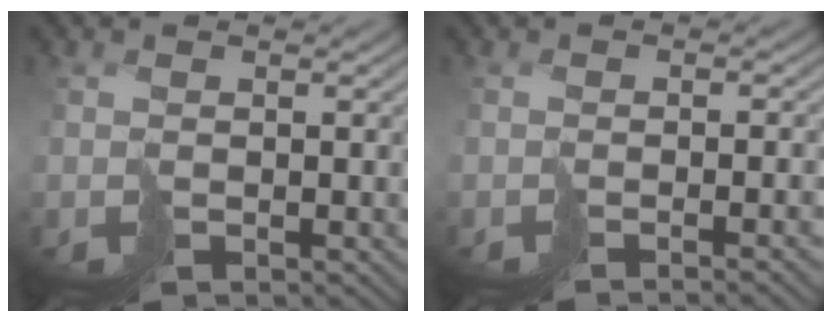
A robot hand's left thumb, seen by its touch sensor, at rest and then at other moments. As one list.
[{"total": 2.9, "force": [-1.9, -0.4, 2.2], "torque": [-0.010, -0.004, -0.025]}]